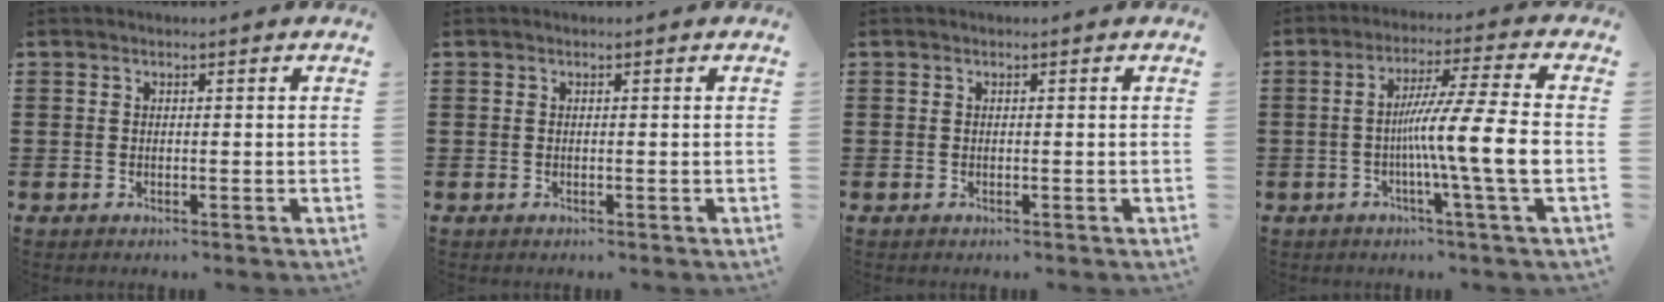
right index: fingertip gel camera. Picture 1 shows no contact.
{"total": 0.0}
{"total": 0.0}
{"total": 11.0, "force": [-1.8, -0.5, 10.9], "torque": [-0.187, -0.008, -0.037]}